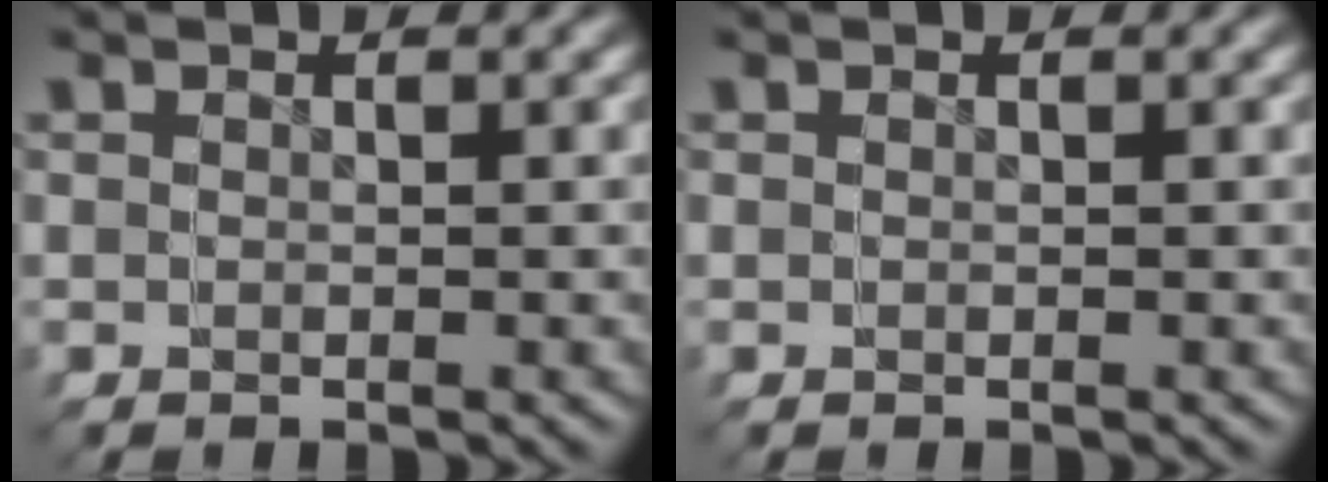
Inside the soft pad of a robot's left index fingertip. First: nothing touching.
{"total": 0.0}